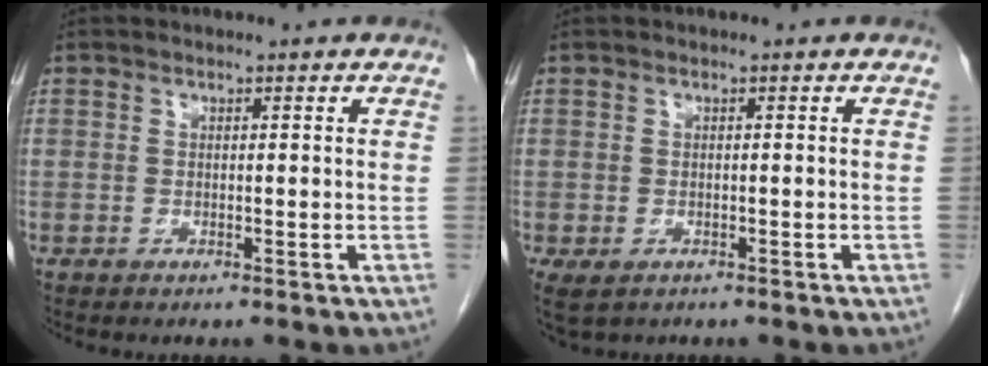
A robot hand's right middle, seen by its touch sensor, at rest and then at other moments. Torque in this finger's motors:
{"motor_torque": [0.65, -0.81, 0.20, 0.07]}